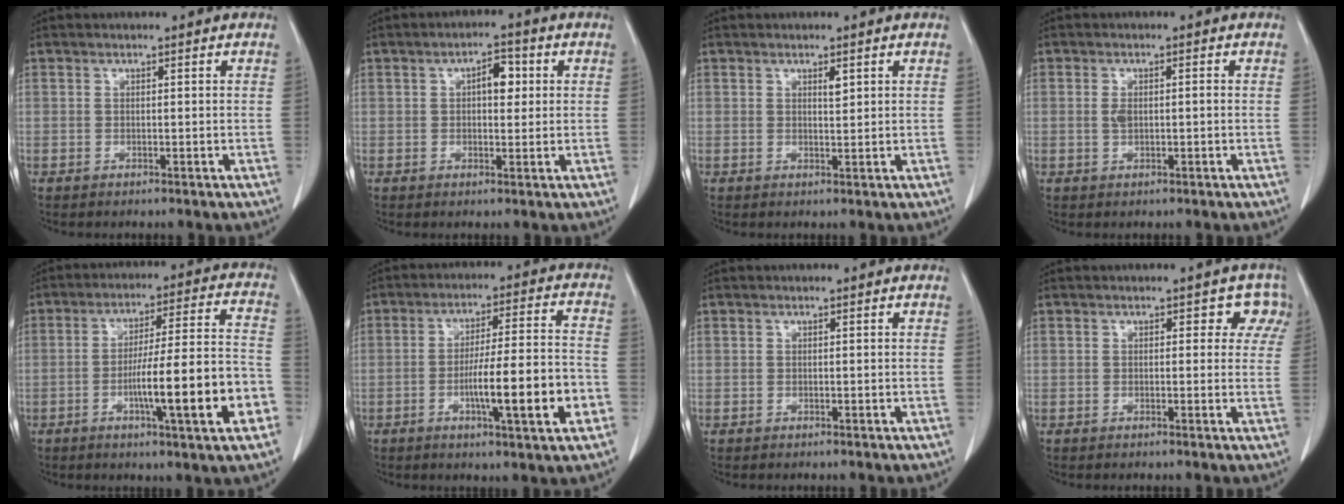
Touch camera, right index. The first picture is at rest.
{"total": 4.1, "force": [0.9, 1.9, 3.5], "torque": [-0.053, 0.011, 0.012]}
{"total": 1.2, "force": [0.7, 0.3, 1.0], "torque": [-0.018, -0.004, 0.011]}
{"total": 1.8, "force": [0.0, 0.8, 1.6], "torque": [-0.034, 0.006, 0.005]}
{"total": 15.3, "force": [-5.0, 0.8, 14.5], "torque": [-0.224, 0.008, -0.072]}
{"total": 12.8, "force": [-3.9, 0.9, 12.2], "torque": [-0.192, 0.004, -0.059]}
{"total": 0.0}
{"total": 3.1, "force": [1.4, 2.2, 1.7], "torque": [0.009, 0.008, 0.001]}